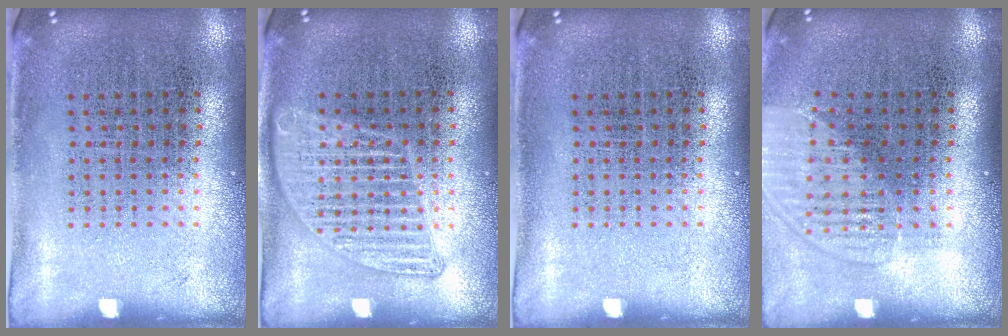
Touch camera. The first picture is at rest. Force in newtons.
{"total": 1.3, "press": 1.3, "slide": 0.1}
{"total": 0.0}
{"total": 1.4, "press": 1.3, "slide": 0.5}